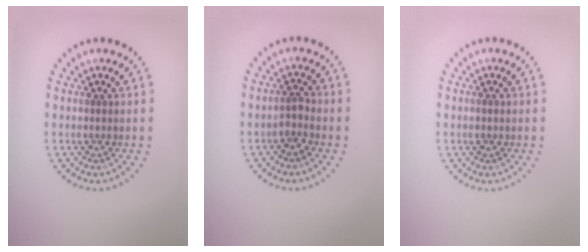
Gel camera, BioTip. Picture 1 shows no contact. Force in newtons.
{"total": 1.4, "press": 1.2, "slide": 0.7}
{"total": 0.8, "press": 0.8, "slide": 0.1}